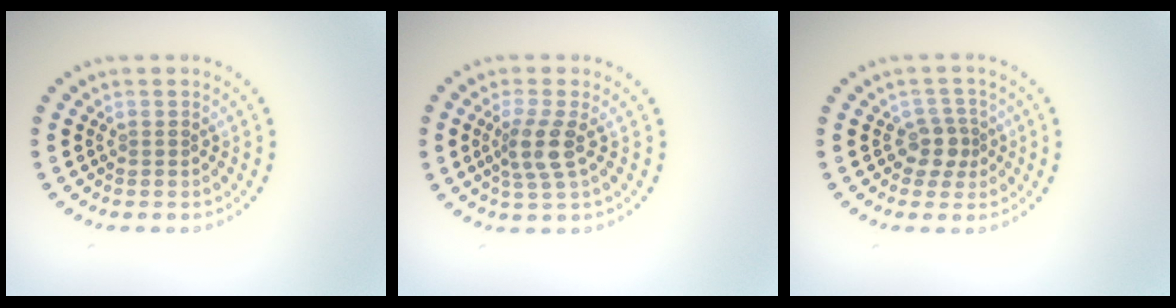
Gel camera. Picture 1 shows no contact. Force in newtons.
{"total": 2.8, "press": 2.3, "slide": 1.7}
{"total": 2.2, "press": 1.8, "slide": 1.2}